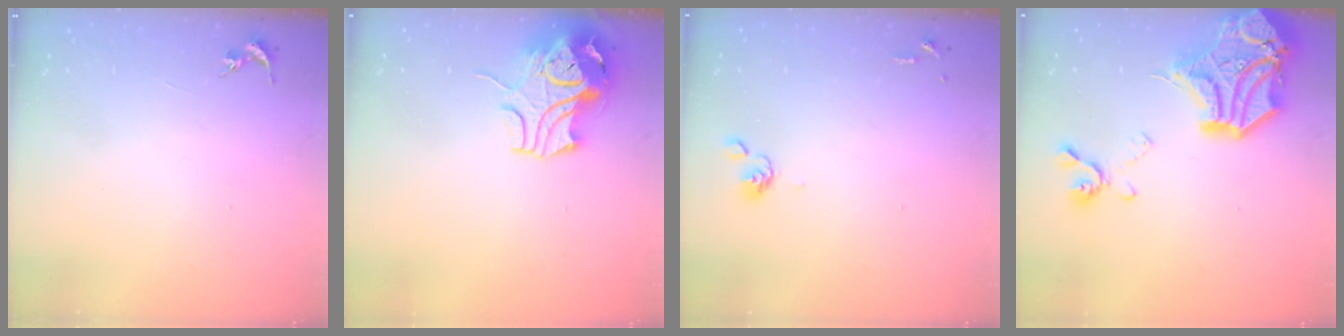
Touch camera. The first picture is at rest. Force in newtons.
{"total": 10.8, "press": 10.6, "slide": 1.6}
{"total": 4.9, "press": 4.8, "slide": 0.9}
{"total": 22.5, "press": 22.3, "slide": 2.7}